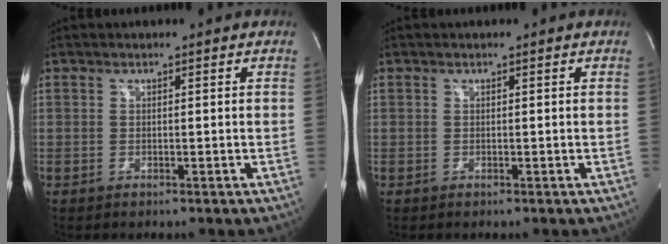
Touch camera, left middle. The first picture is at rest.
{"total": 0.0}